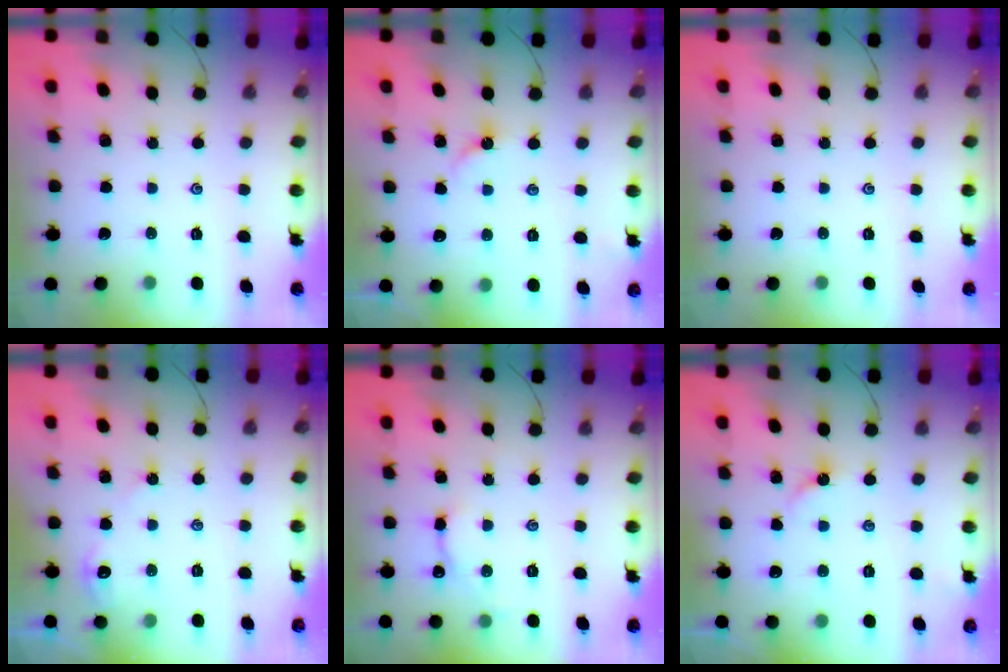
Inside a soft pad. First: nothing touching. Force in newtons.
{"total": 2.5, "press": 2.4, "slide": 0.4}
{"total": 0.0}
{"total": 3.1, "press": 3.1, "slide": 0.5}
{"total": 4.7, "press": 4.7, "slide": 0.5}
{"total": 2.5, "press": 2.4, "slide": 0.4}